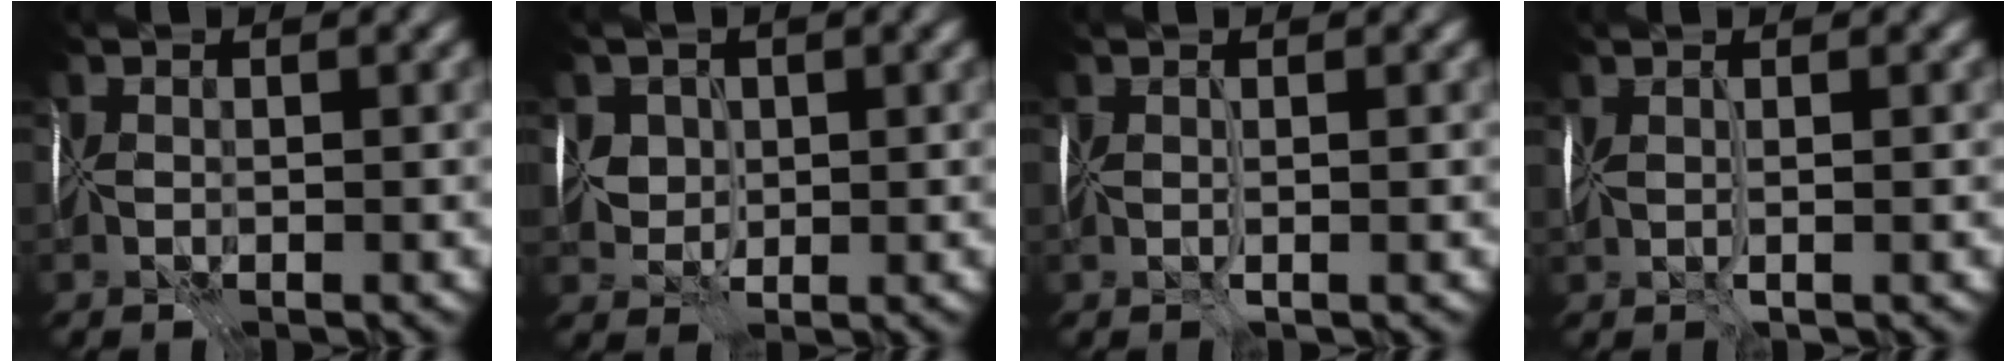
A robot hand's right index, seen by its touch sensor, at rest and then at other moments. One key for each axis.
{"total": 3.7, "fx": 1.4, "fy": 3.0, "fz": 1.7, "tx": -0.042, "ty": 0.009, "tz": 0.029}
{"total": 1.4, "fx": 0.2, "fy": 0.2, "fz": 1.4, "tx": -0.023, "ty": 0.000, "tz": 0.001}
{"total": 1.9, "fx": 0.4, "fy": 0.4, "fz": 1.8, "tx": -0.030, "ty": 0.000, "tz": 0.008}